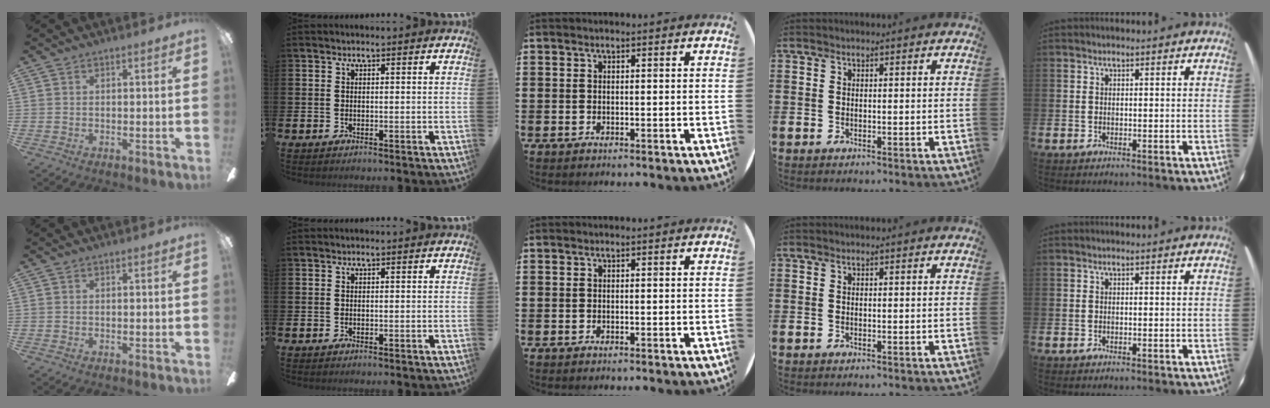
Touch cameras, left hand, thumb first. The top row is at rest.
{}